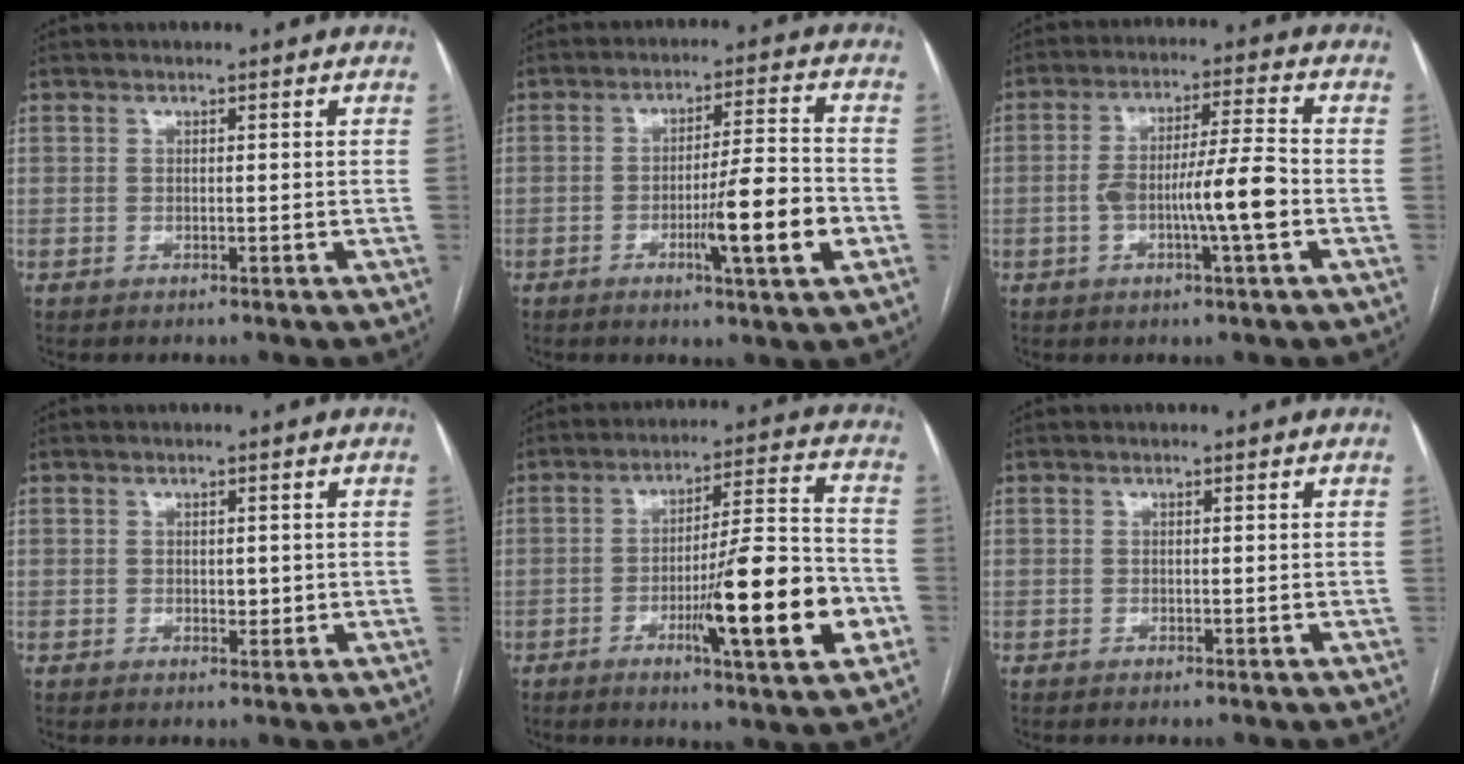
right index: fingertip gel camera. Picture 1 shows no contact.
{"total": 10.4, "force": [-3.3, 0.3, 9.8], "torque": [-0.151, -0.006, -0.052]}
{"total": 9.3, "force": [-2.4, 0.3, 9.0], "torque": [-0.158, 0.009, -0.042]}
{"total": 1.6, "force": [0.1, 1.0, 1.2], "torque": [-0.016, -0.002, 0.003]}
{"total": 16.5, "force": [-5.2, 1.4, 15.6], "torque": [-0.240, -0.004, -0.076]}
{"total": 0.0}